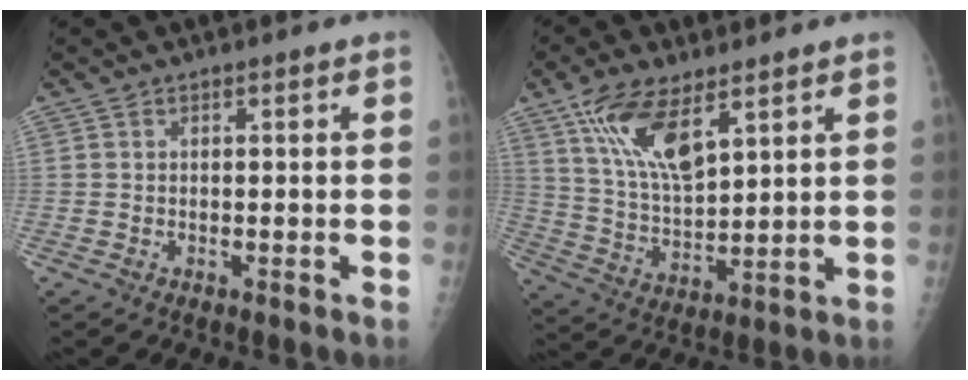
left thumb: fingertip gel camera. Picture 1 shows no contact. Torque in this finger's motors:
{"motor_torque": [1.48, 1.19, 0.88, -0.57, 0.10]}